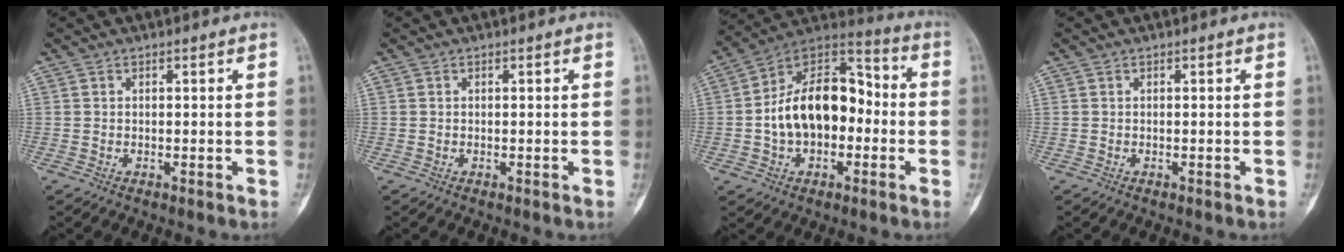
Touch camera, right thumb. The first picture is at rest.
{"total": 0.0}
{"total": 18.4, "force": [-1.5, 11.9, 13.9], "torque": [-0.199, 0.047, -0.033]}
{"total": 0.0}